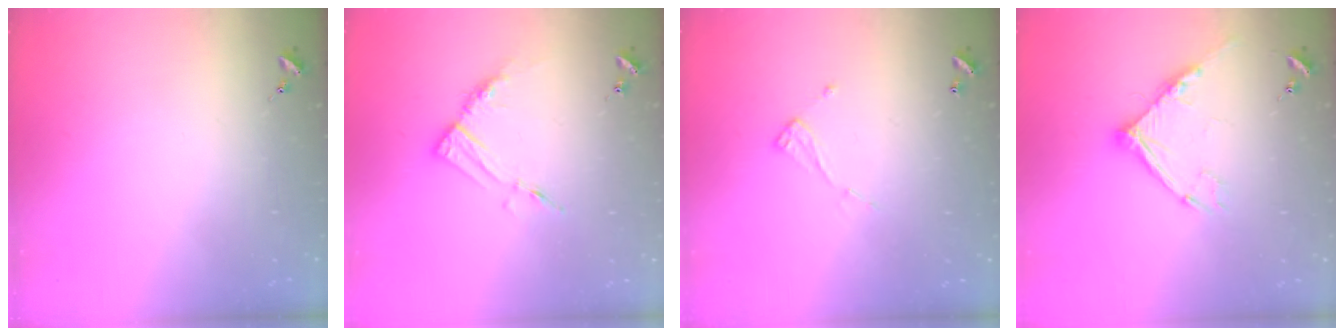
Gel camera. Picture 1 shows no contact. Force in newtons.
{"total": 8.8, "press": 8.8, "slide": 0.6}
{"total": 6.9, "press": 6.9, "slide": 0.3}
{"total": 10.7, "press": 10.6, "slide": 1.1}